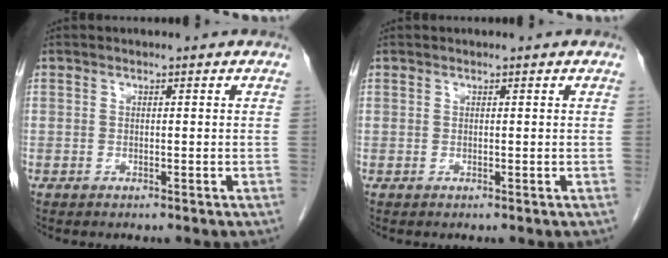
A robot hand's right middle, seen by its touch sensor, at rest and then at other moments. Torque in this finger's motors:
{"motor_torque": [-0.02, 0.00, 0.00, 0.00]}